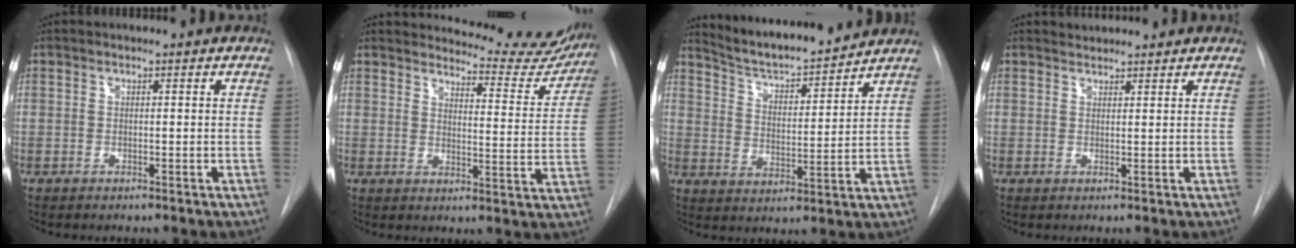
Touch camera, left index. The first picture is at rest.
{"total": 14.4, "force": [13.9, 2.7, 2.2], "torque": [-0.011, -0.064, 0.149]}
{"total": 12.4, "force": [11.8, 0.9, 3.7], "torque": [-0.065, -0.002, 0.193]}
{"total": 2.1, "force": [2.1, 0.3, -0.1], "torque": [-0.005, 0.018, 0.036]}